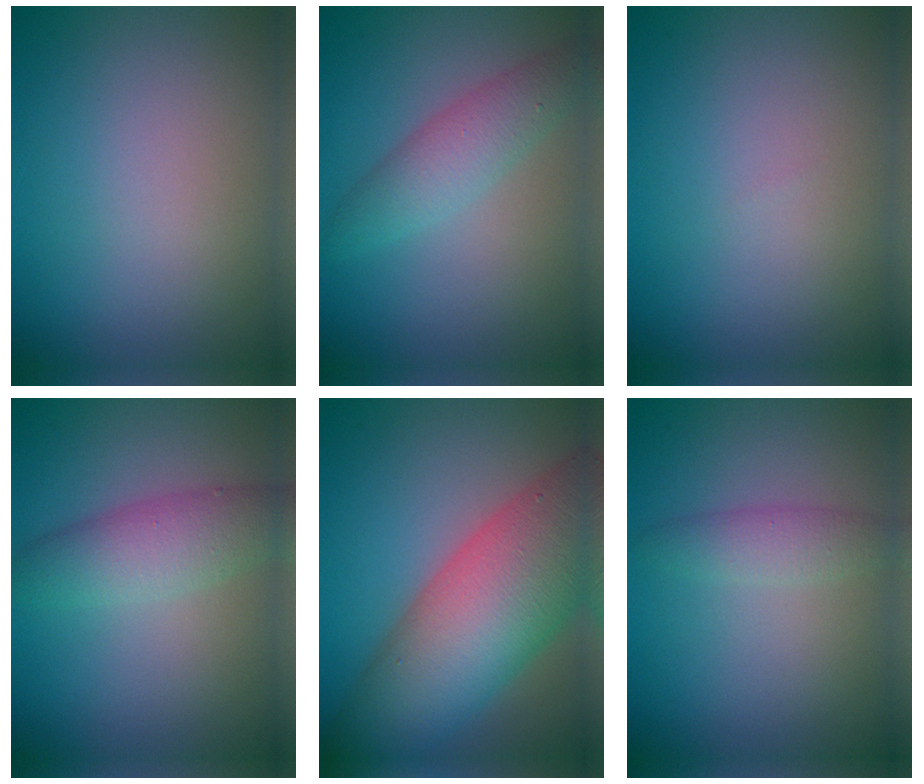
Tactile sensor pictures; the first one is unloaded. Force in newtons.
{"total": 3.3, "press": 3.3, "slide": 0.0}
{"total": 0.0}
{"total": 3.9, "press": 3.9, "slide": 0.0}
{"total": 13.1, "press": 13.1, "slide": 0.6}
{"total": 1.9, "press": 1.9, "slide": 0.0}